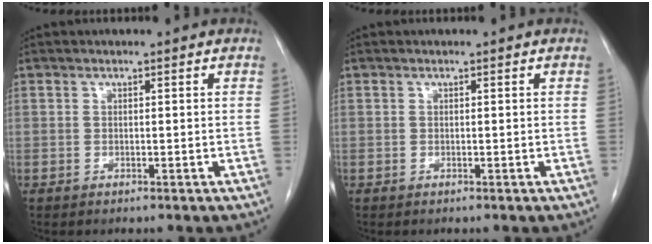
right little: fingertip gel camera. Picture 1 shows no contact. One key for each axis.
{"total": 0.0}